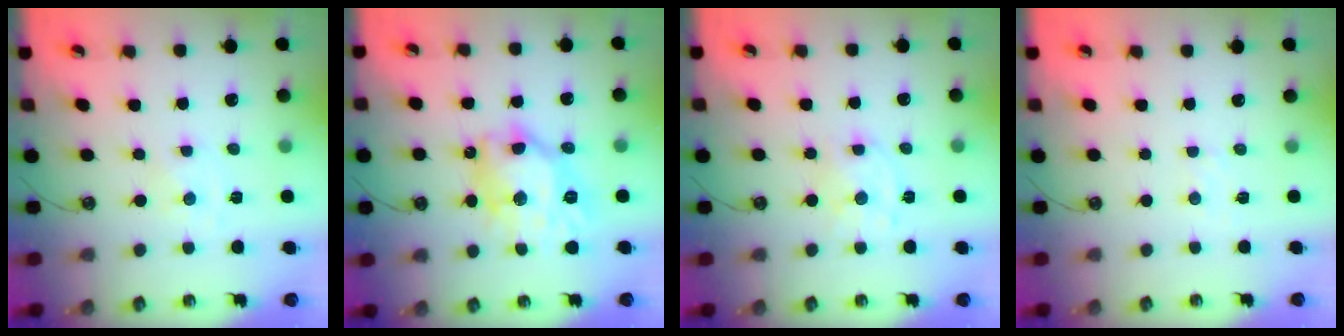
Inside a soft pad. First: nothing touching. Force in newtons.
{"total": 14.7, "press": 14.6, "slide": 1.7}
{"total": 5.7, "press": 5.7, "slide": 0.4}
{"total": 2.9, "press": 2.9, "slide": 0.5}